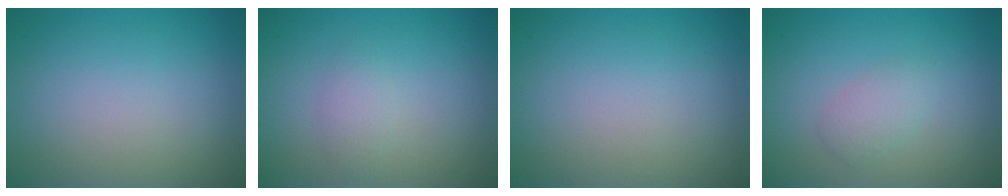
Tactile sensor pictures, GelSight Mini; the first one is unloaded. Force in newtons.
{"total": 1.4, "press": 1.4, "slide": 0.0}
{"total": 0.0}
{"total": 1.7, "press": 1.7, "slide": 0.1}